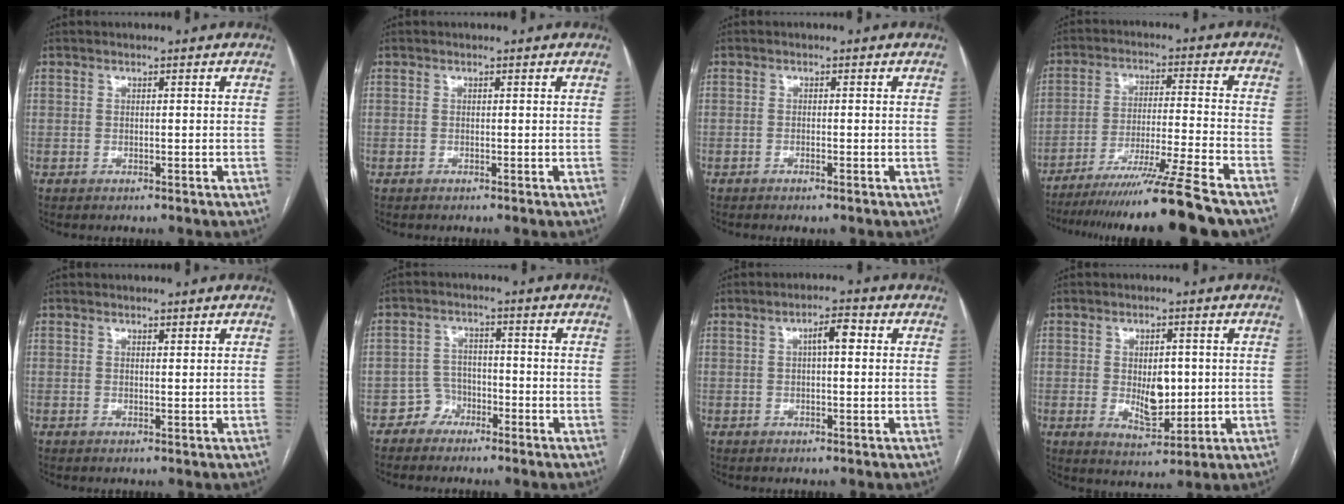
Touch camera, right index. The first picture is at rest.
{"total": 0.0}
{"total": 0.9, "force": [-0.7, 0.0, 0.6], "torque": [-0.013, -0.001, -0.010]}
{"total": 15.8, "force": [-12.9, -2.8, 8.7], "torque": [-0.143, -0.035, -0.208]}
{"total": 0.6, "force": [0.5, 0.1, 0.3], "torque": [-0.007, -0.003, 0.007]}
{"total": 3.5, "force": [-2.3, 2.6, -0.1], "torque": [0.007, 0.014, -0.045]}
{"total": 3.4, "force": [0.8, 0.9, 3.2], "torque": [-0.054, 0.013, 0.011]}
{"total": 6.5, "force": [0.0, 3.1, 5.7], "torque": [-0.093, -0.006, 0.009]}